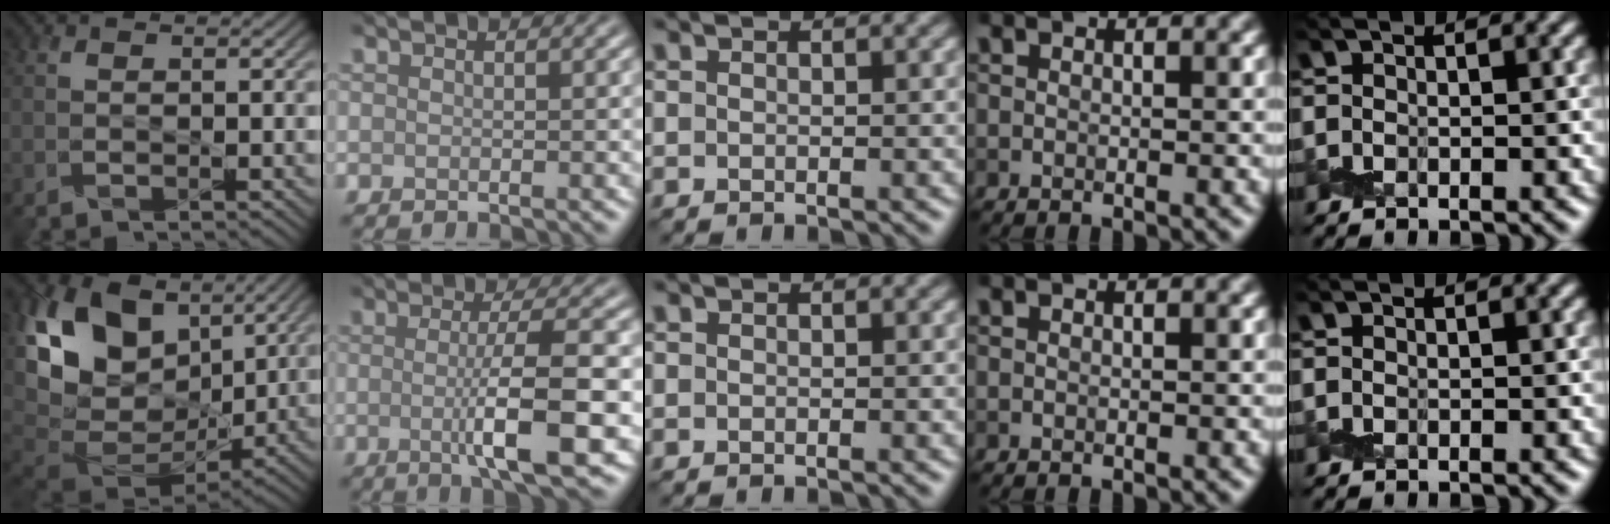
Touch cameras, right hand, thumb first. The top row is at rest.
{"thumb": {"total": 17.0, "force": [5.0, 11.5, 11.5], "torque": [-0.267, 0.002, 0.104]}, "index": {"total": 7.1, "force": [-0.8, 1.4, 7.0], "torque": [-0.108, -0.006, -0.014]}}